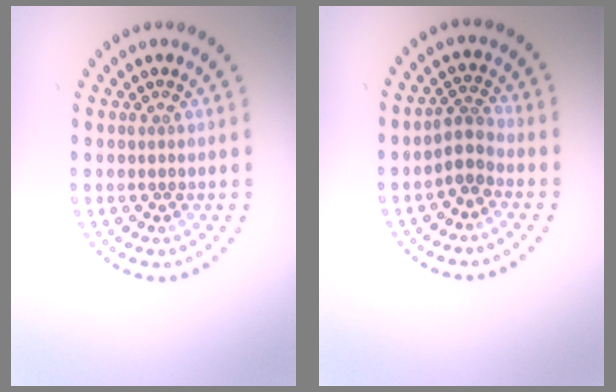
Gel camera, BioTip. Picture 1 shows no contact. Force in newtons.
{"total": 2.2, "press": 1.8, "slide": 1.3}